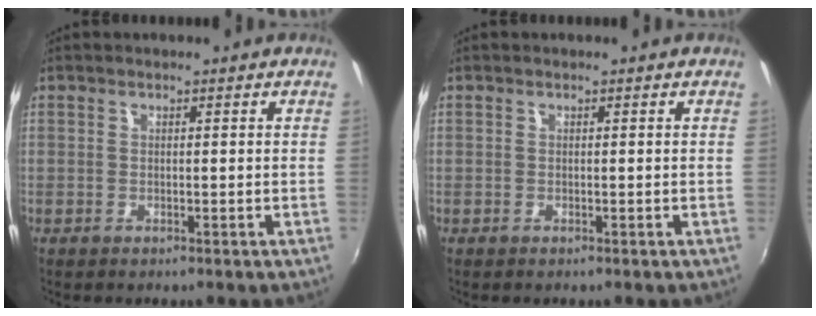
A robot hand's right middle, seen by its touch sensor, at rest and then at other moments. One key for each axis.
{"total": 0.0}